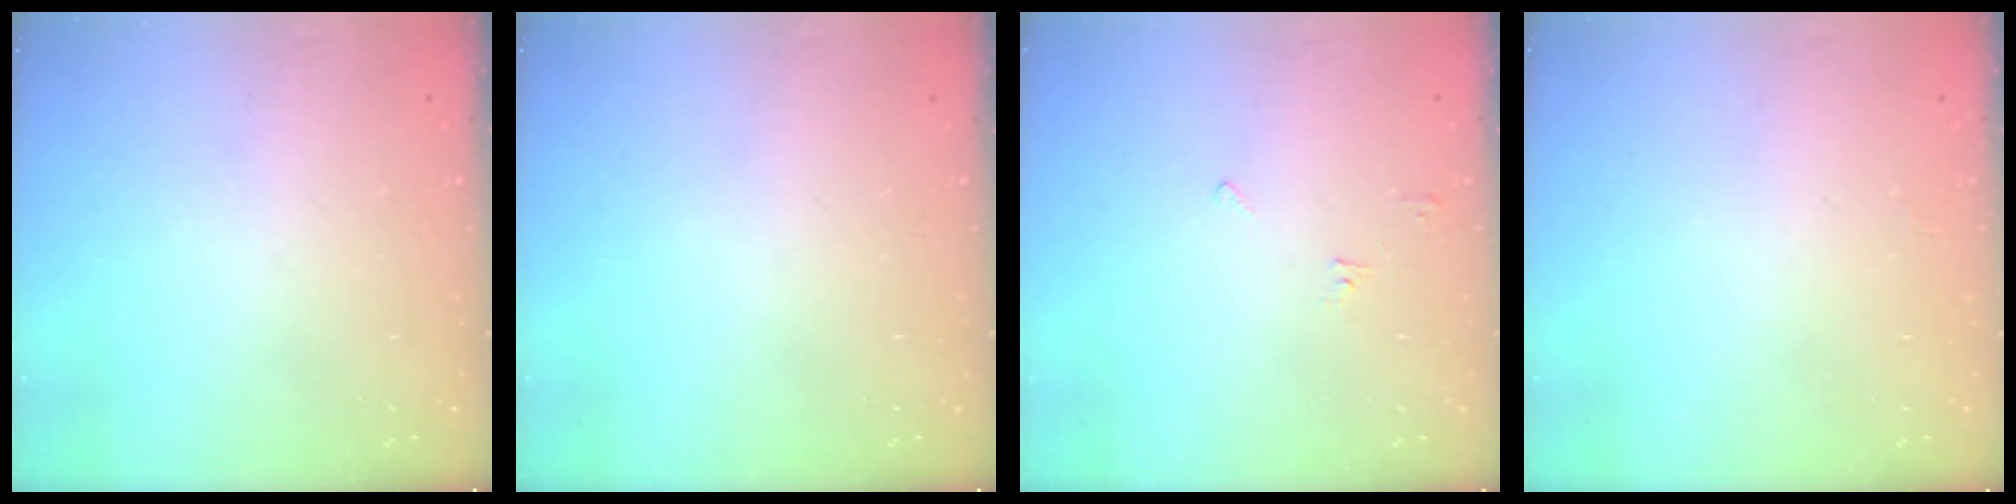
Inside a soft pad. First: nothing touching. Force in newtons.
{"total": 0.0}
{"total": 4.7, "press": 4.7, "slide": 0.5}
{"total": 2.1, "press": 2.1, "slide": 0.2}